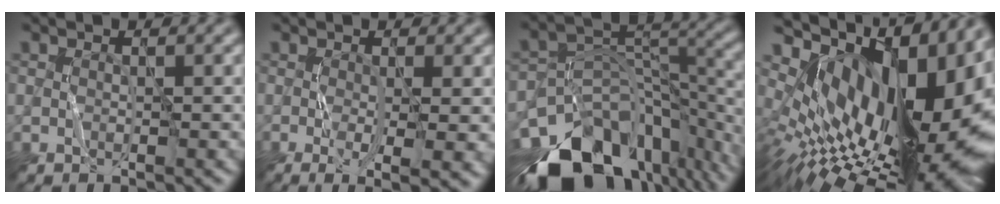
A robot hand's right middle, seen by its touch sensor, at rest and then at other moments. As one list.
[{"total": 4.2, "force": [-0.9, 0.9, 4.1], "torque": [-0.069, -0.013, -0.006]}, {"total": 15.2, "force": [-10.1, 8.7, 7.2], "torque": [-0.158, -0.004, -0.146]}, {"total": 18.2, "force": [4.4, 9.6, 14.9], "torque": [-0.229, 0.020, 0.081]}]